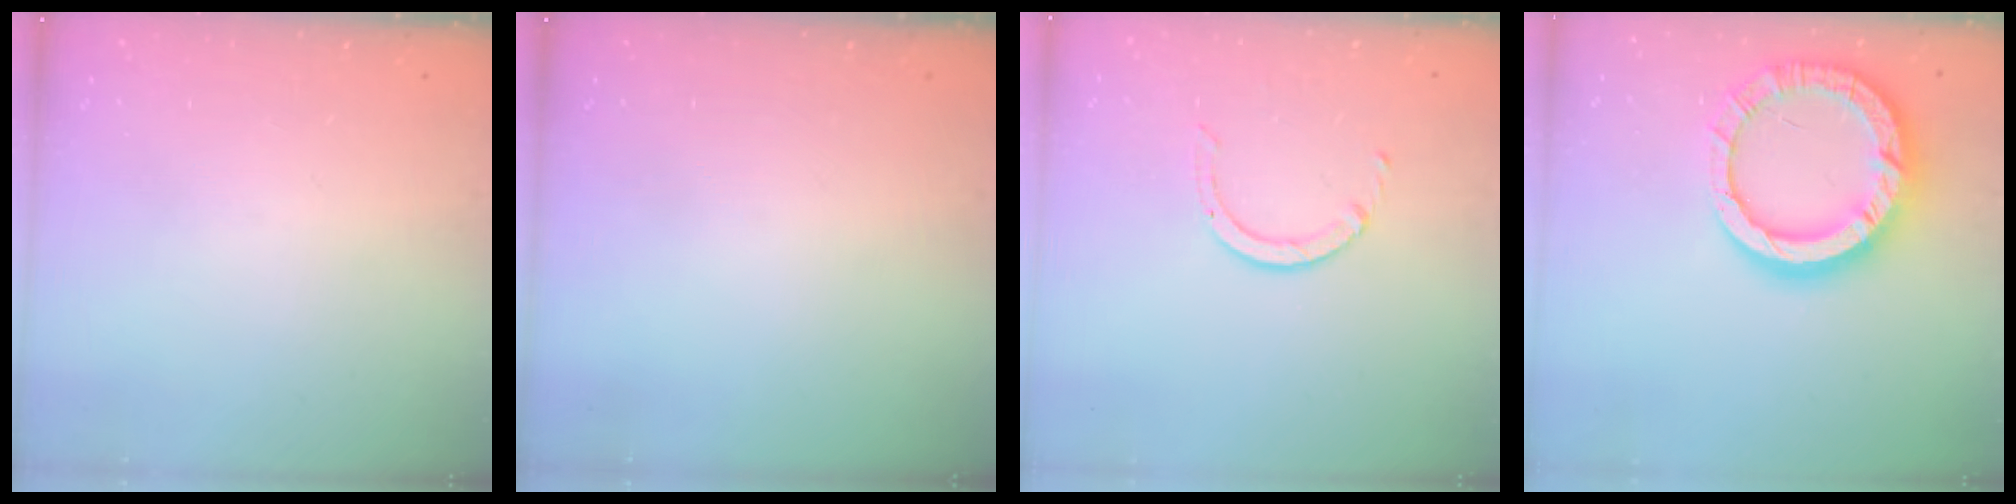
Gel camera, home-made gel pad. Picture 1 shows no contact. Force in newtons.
{"total": 0.0}
{"total": 2.5, "press": 2.5, "slide": 0.2}
{"total": 17.5, "press": 17.4, "slide": 1.5}